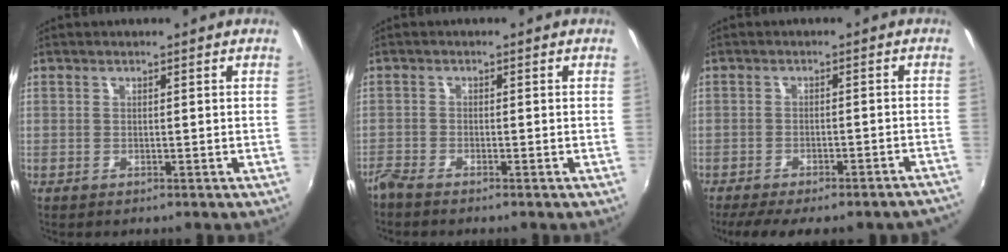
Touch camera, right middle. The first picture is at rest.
{"total": 2.4, "force": [-2.3, 0.0, 0.8], "torque": [-0.028, -0.010, -0.049]}
{"total": 12.4, "force": [-10.7, 0.2, 6.3], "torque": [-0.104, -0.038, -0.144]}